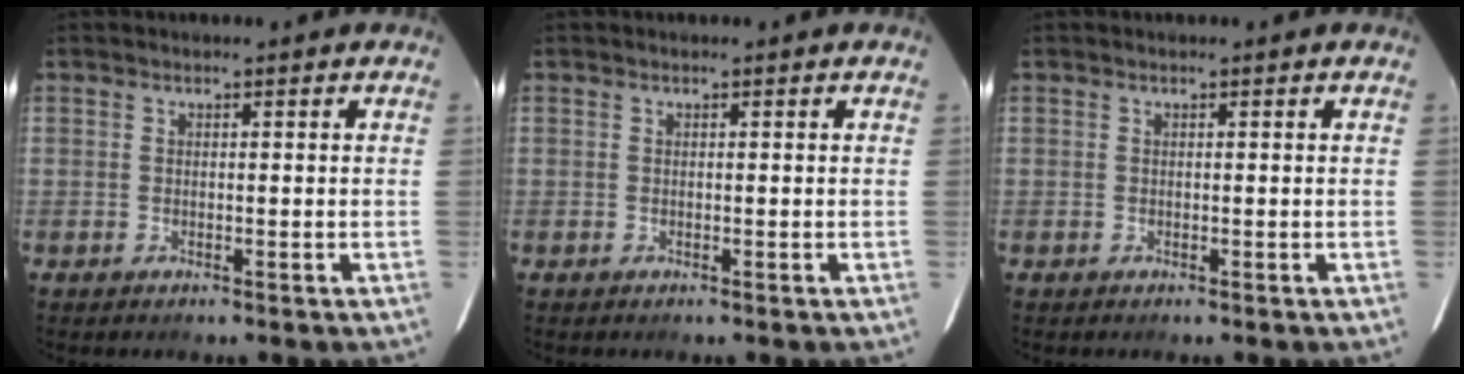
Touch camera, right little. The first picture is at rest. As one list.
[{"total": 0.0}, {"total": 0.0}]